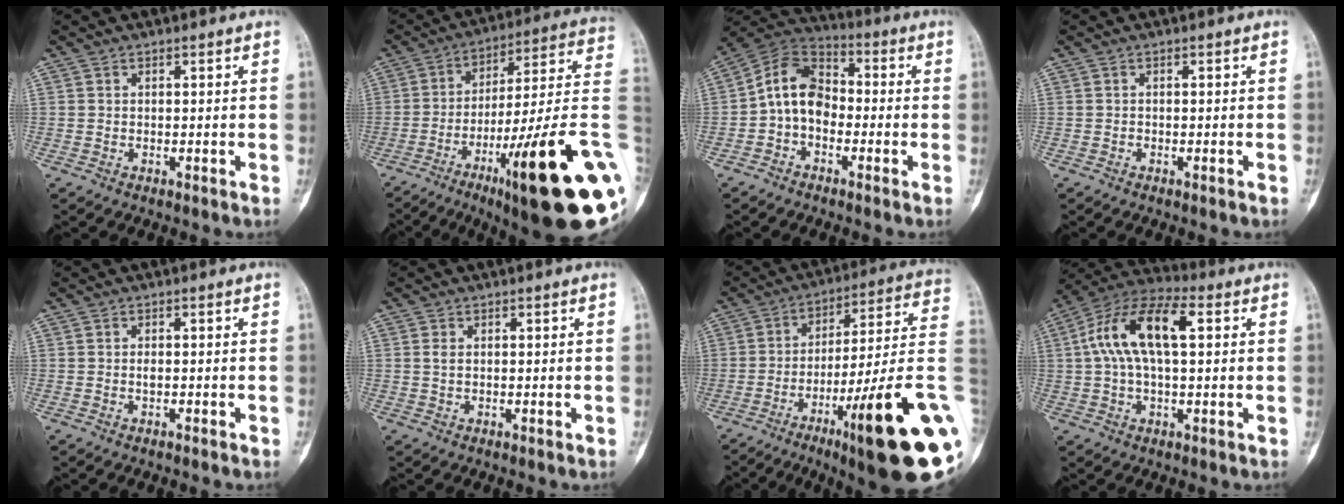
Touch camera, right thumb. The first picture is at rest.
{"total": 28.4, "force": [-9.4, 3.5, 26.5], "torque": [-0.330, 0.043, -0.143]}
{"total": 10.3, "force": [-1.7, 7.6, 6.7], "torque": [-0.099, 0.038, -0.049]}
{"total": 0.5, "force": [-0.4, 0.3, 0.2], "torque": [-0.002, 0.001, -0.008]}
{"total": 0.7, "force": [-0.3, 0.2, 0.6], "torque": [-0.013, 0.000, -0.007]}
{"total": 1.3, "force": [0.2, 0.8, 1.0], "torque": [-0.021, 0.001, 0.007]}
{"total": 25.7, "force": [-8.5, 2.6, 24.1], "torque": [-0.298, 0.035, -0.126]}
{"total": 14.3, "force": [2.8, 6.6, 12.3], "torque": [-0.241, 0.036, 0.046]}